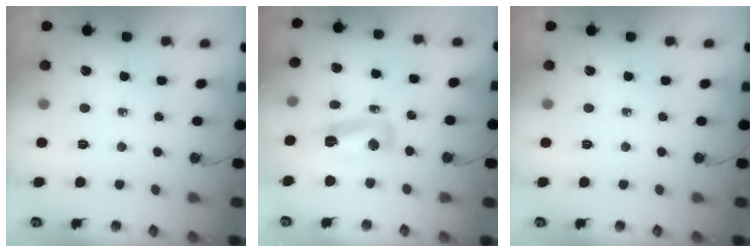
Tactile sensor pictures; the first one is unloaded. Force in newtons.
{"total": 12.1, "press": 11.2, "slide": 4.8}
{"total": 0.0}